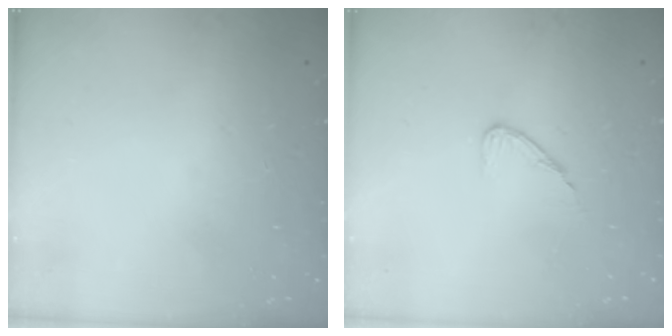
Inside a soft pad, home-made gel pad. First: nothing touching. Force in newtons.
{"total": 5.6, "press": 5.6, "slide": 0.4}